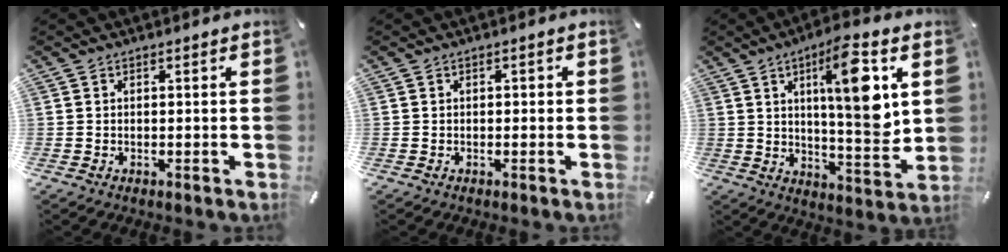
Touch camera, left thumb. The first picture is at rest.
{"total": 0.5, "force": [-0.2, 0.4, 0.2], "torque": [-0.003, 0.002, -0.006]}
{"total": 15.5, "force": [5.4, 3.5, 14.0], "torque": [-0.207, -0.027, 0.078]}